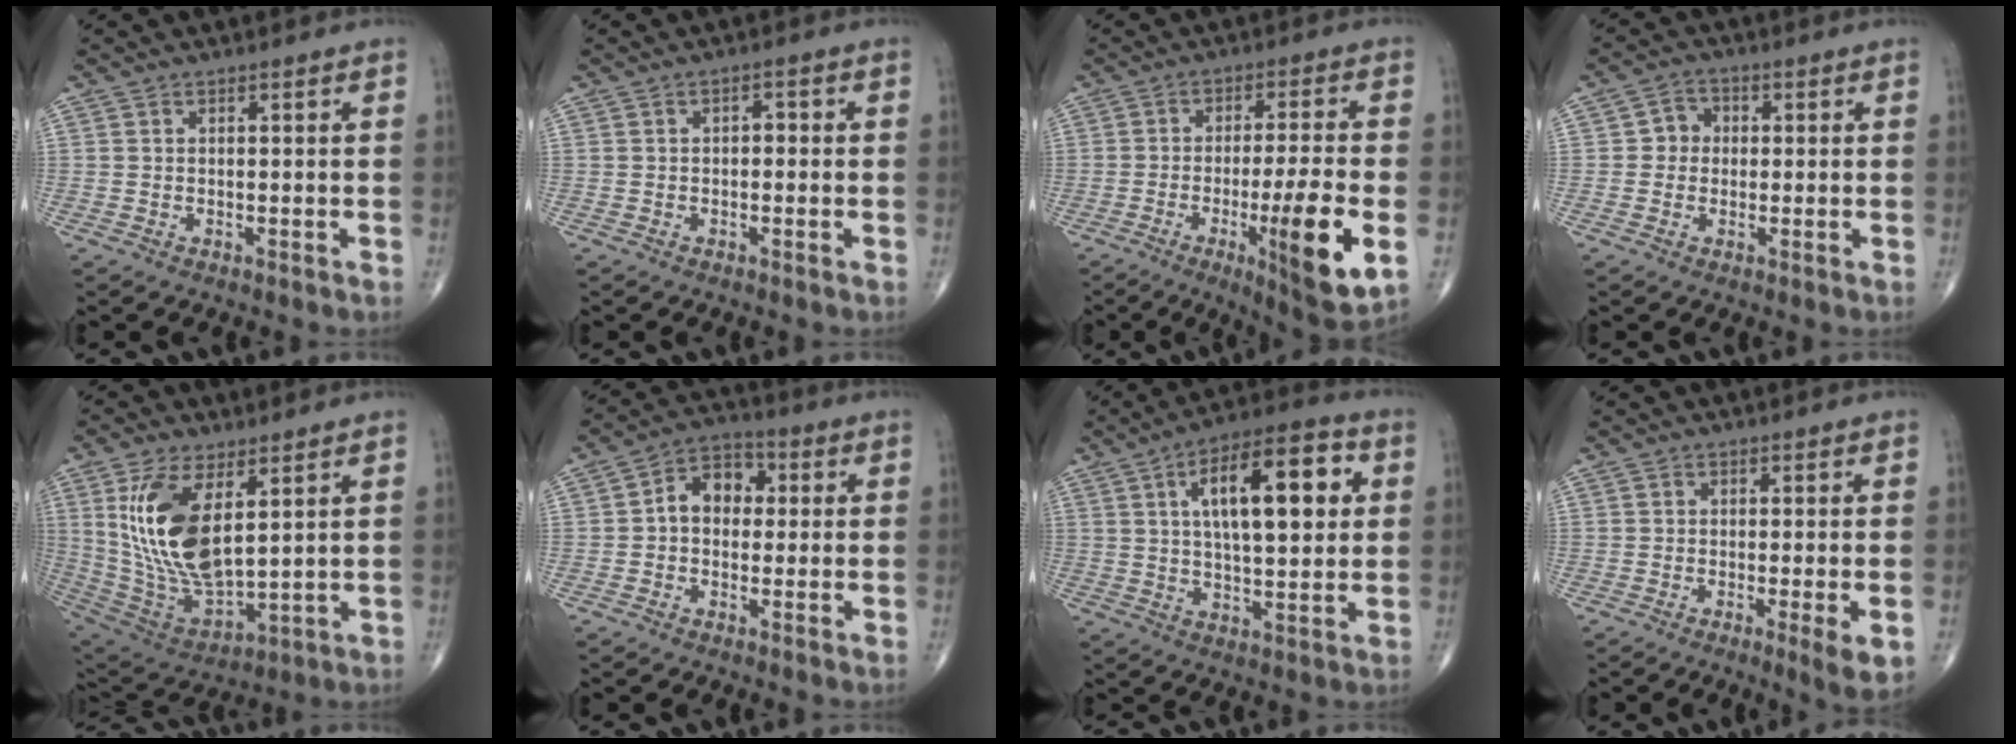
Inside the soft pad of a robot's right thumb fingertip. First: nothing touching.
{"total": 1.6, "force": [-0.1, 1.0, 1.2], "torque": [-0.007, 0.006, -0.009]}
{"total": 15.1, "force": [-4.4, 2.1, 14.3], "torque": [-0.219, -0.011, -0.063]}
{"total": 3.8, "force": [0.1, 3.4, 1.5], "torque": [0.000, 0.009, -0.008]}
{"total": 18.0, "force": [5.2, 8.4, 15.1], "torque": [-0.289, -0.028, 0.116]}
{"total": 7.8, "force": [0.6, 5.8, 5.3], "torque": [-0.060, 0.026, -0.003]}
{"total": 17.4, "force": [4.4, 6.9, 15.3], "torque": [-0.215, 0.007, 0.064]}
{"total": 4.9, "force": [-1.4, 0.7, 4.6], "torque": [-0.073, -0.013, -0.024]}